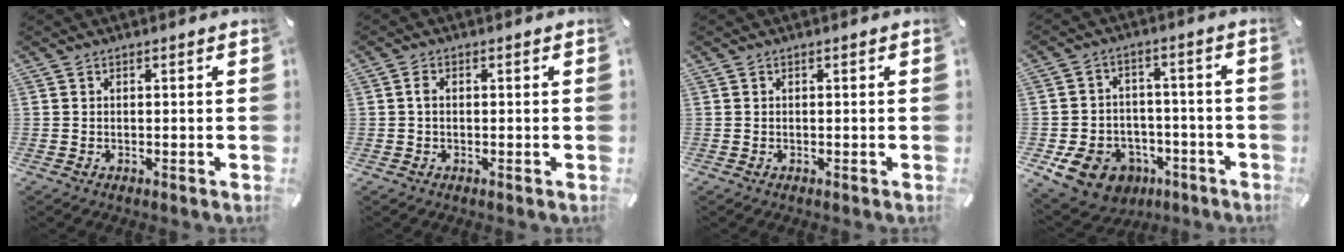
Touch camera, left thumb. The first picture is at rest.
{"total": 1.6, "force": [0.1, 0.9, 1.3], "torque": [-0.027, 0.004, 0.000]}
{"total": 0.0}
{"total": 11.3, "force": [-5.6, 8.8, 4.5], "torque": [-0.087, 0.043, -0.091]}